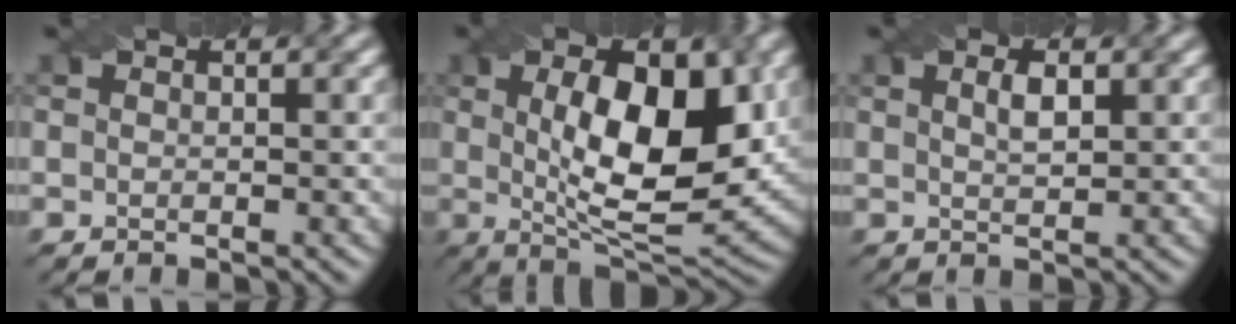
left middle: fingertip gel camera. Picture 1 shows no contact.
{"total": 11.1, "force": [1.5, 4.5, 10.1], "torque": [-0.149, -0.001, 0.029]}
{"total": 1.6, "force": [0.6, 0.5, 1.4], "torque": [-0.024, 0.003, 0.013]}